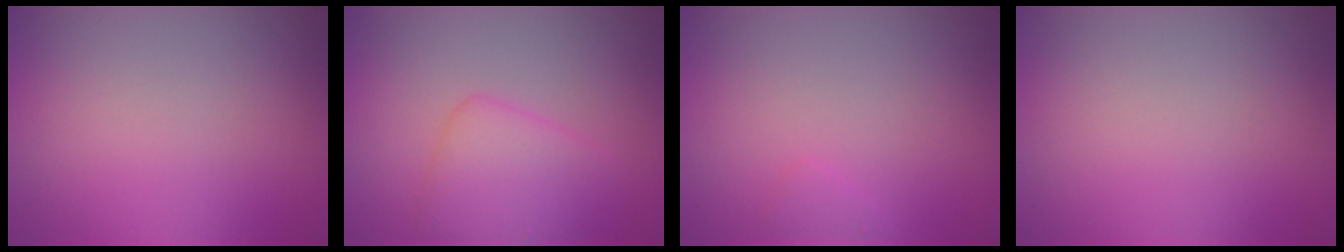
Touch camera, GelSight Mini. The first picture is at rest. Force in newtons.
{"total": 3.7, "press": 3.7, "slide": 0.1}
{"total": 0.6, "press": 0.6, "slide": 0.0}
{"total": 0.0}